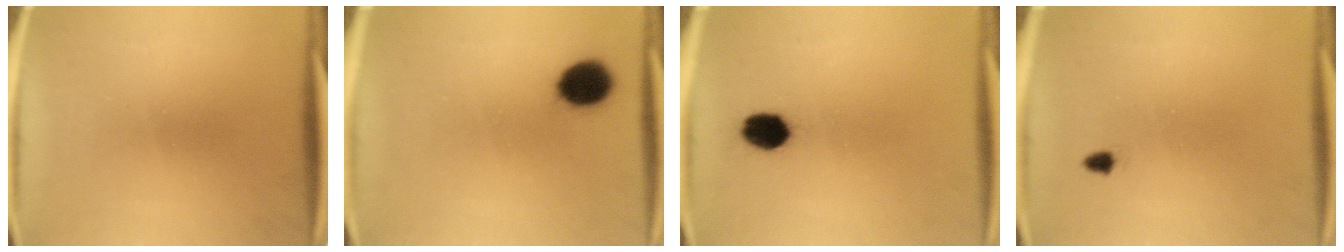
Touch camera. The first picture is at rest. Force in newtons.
{"total": 6.3}
{"total": 5.8}
{"total": 1.1}